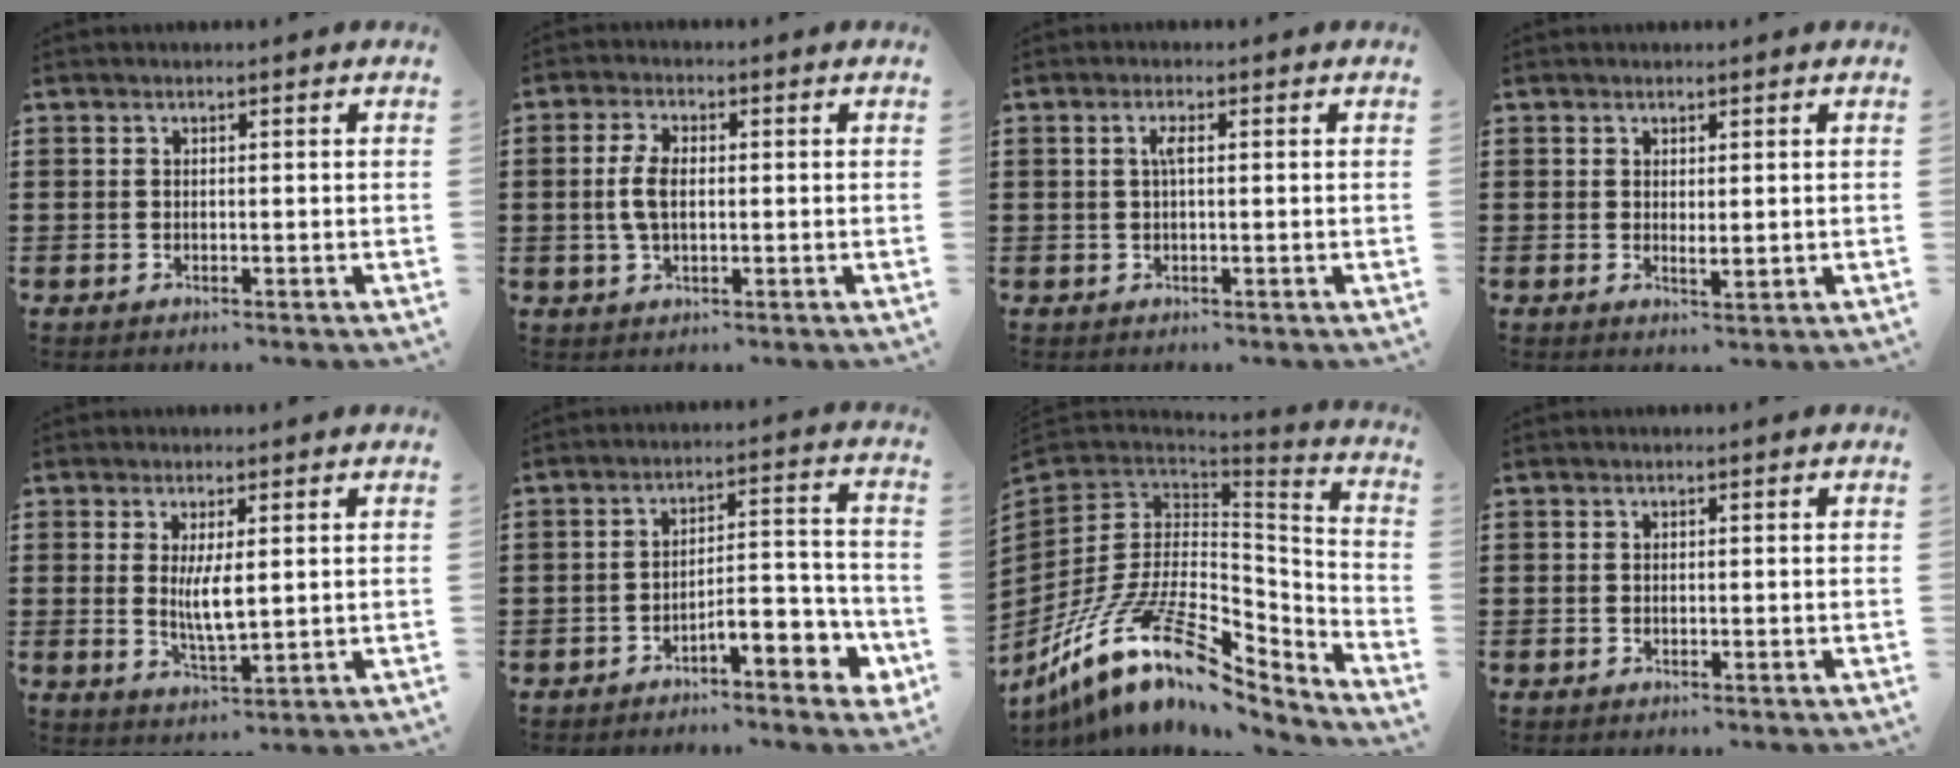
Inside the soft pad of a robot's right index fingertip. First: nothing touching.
{"total": 5.0, "force": [0.2, 2.4, 4.3], "torque": [-0.109, 0.000, -0.006]}
{"total": 2.0, "force": [0.4, 0.4, 1.9], "torque": [-0.038, 0.003, 0.004]}
{"total": 1.4, "force": [0.6, 0.4, 1.2], "torque": [-0.023, -0.001, 0.013]}
{"total": 5.0, "force": [0.7, 1.5, 4.7], "torque": [-0.083, -0.004, 0.011]}
{"total": 5.6, "force": [-3.8, 1.5, 3.8], "torque": [-0.057, -0.007, -0.075]}
{"total": 18.1, "force": [-8.9, 8.7, 13.1], "torque": [-0.287, 0.022, -0.163]}
{"total": 0.0}